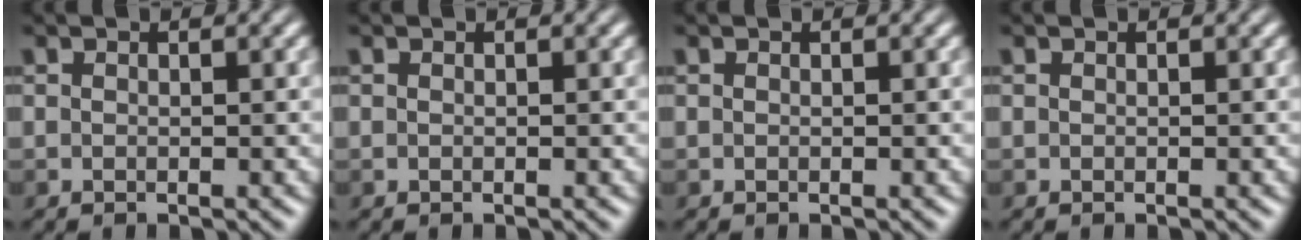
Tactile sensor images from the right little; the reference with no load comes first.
{"total": 0.0}
{"total": 0.0}
{"total": 0.0}